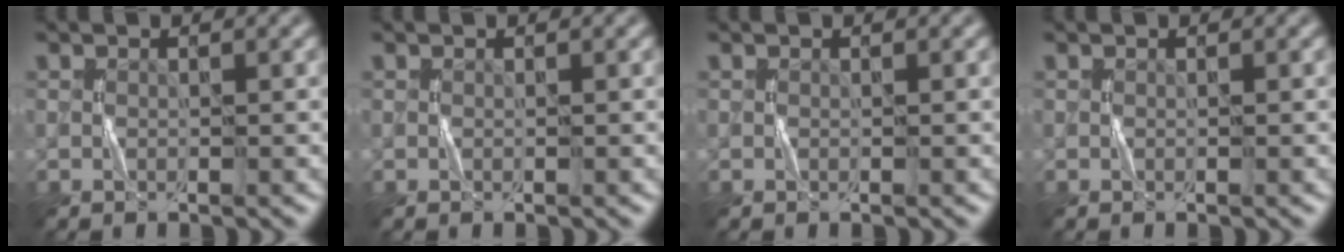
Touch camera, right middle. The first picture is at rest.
{"total": 0.0}
{"total": 0.0}
{"total": 0.0}